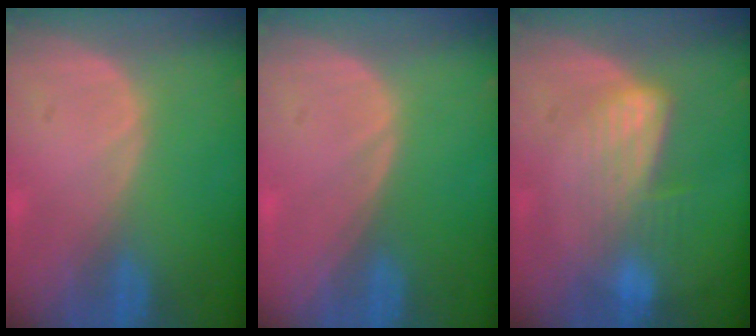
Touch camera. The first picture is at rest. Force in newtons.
{"total": 0.0}
{"total": 7.0, "press": 6.1, "slide": 3.5}